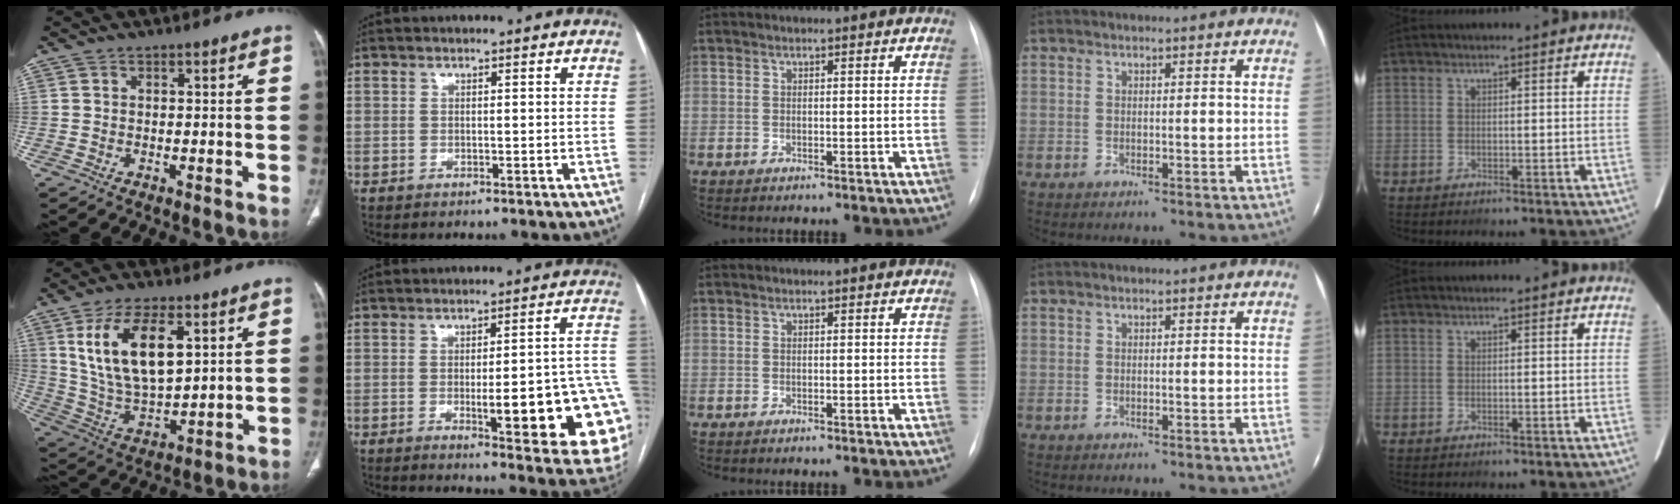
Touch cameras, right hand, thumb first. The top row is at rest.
{"thumb": {"total": 16.5, "force": [5.8, 7.9, 13.3], "torque": [-0.242, -0.022, 0.123]}, "index": {"total": 19.8, "force": [-4.6, 3.2, 19.0], "torque": [-0.140, 0.009, -0.042]}}